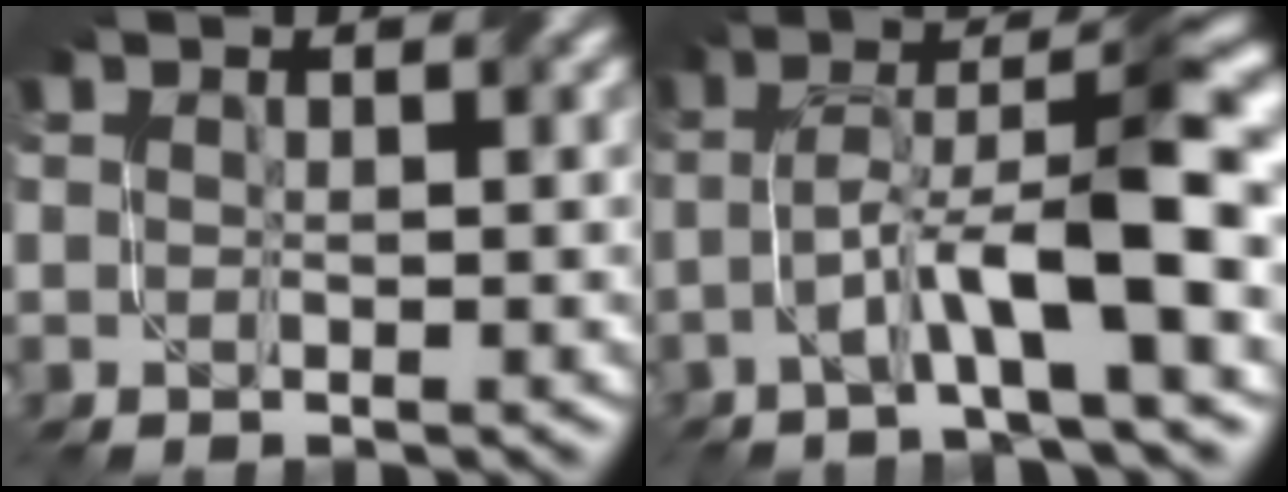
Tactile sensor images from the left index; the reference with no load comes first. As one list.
[{"total": 8.9, "force": [-2.1, 1.4, 8.5], "torque": [-0.144, 0.022, -0.044]}]